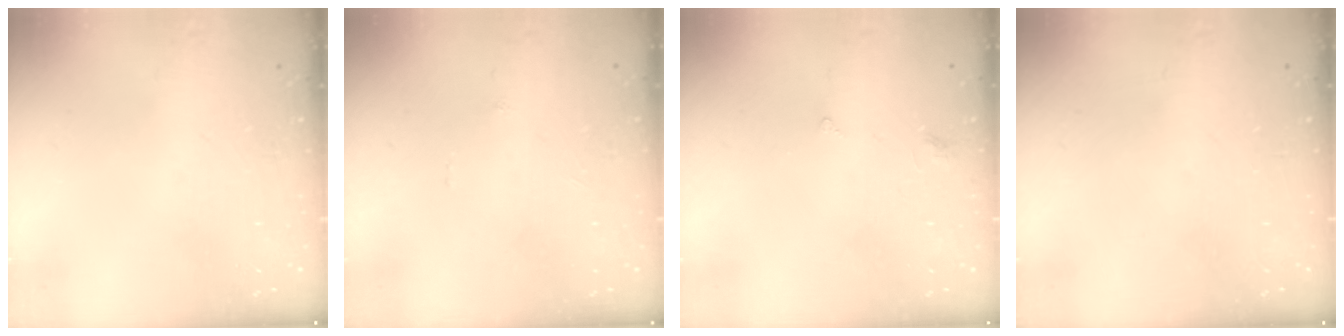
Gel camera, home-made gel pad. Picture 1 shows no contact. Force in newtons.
{"total": 0.0}
{"total": 2.5, "press": 2.4, "slide": 0.5}
{"total": 0.0}